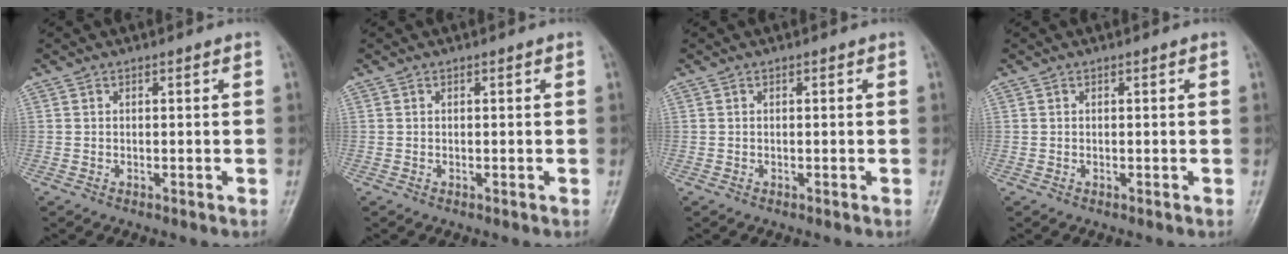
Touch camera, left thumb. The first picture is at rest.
{"total": 0.0}
{"total": 0.0}
{"total": 0.0}